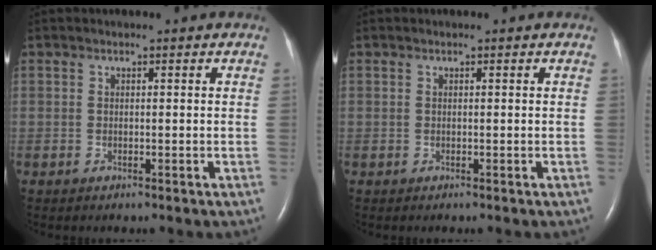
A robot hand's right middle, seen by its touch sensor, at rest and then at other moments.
{"total": 0.0}